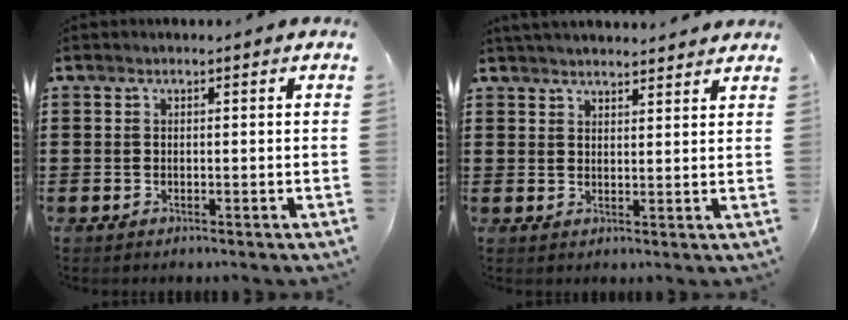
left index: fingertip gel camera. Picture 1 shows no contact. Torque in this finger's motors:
{"motor_torque": [1.74, -0.40, 0.33, 0.10]}